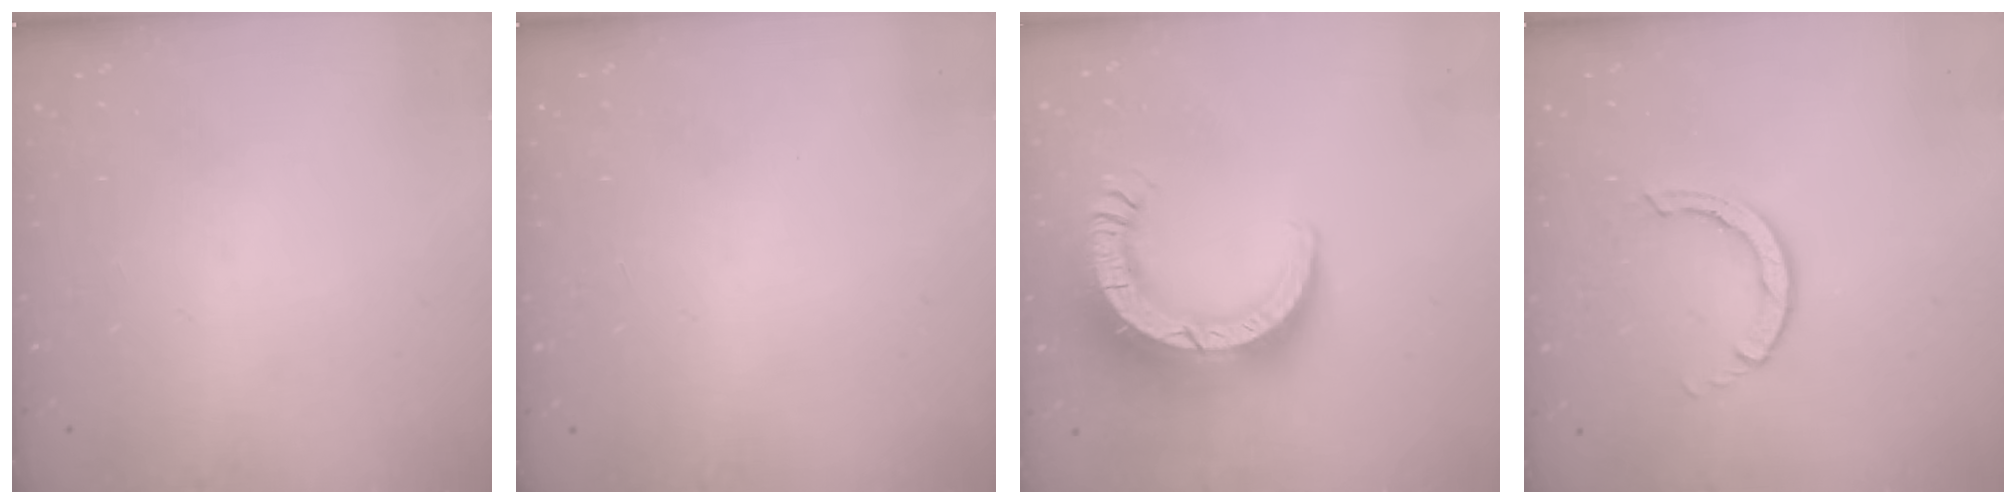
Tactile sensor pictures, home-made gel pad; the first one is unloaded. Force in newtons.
{"total": 2.6, "press": 2.6, "slide": 0.2}
{"total": 15.8, "press": 15.7, "slide": 1.6}
{"total": 2.8, "press": 2.8, "slide": 0.2}